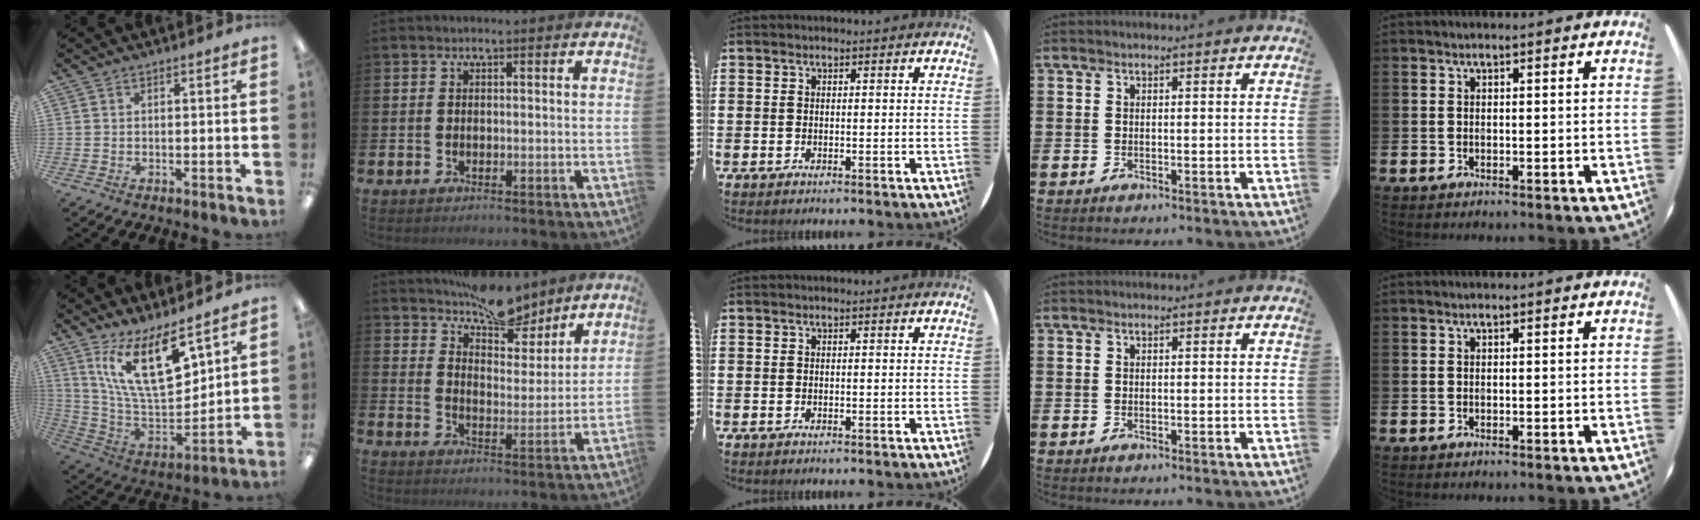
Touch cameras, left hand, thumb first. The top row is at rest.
{"thumb": {"total": 19.4, "force": [10.9, 7.9, 14.0], "torque": [-0.265, -0.057, 0.190]}, "index": {"total": 9.1, "force": [8.4, 2.7, 2.5], "torque": [-0.053, -0.051, 0.153]}}